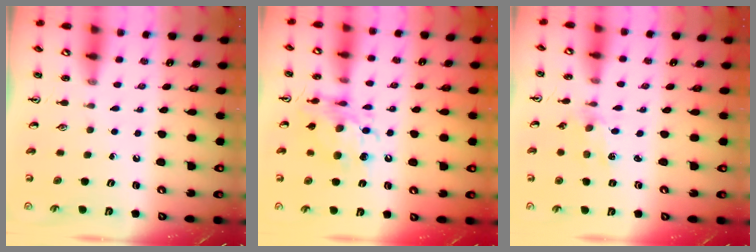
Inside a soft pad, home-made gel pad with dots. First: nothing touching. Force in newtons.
{"total": 10.9, "press": 10.9, "slide": 1.1}
{"total": 1.7, "press": 1.7, "slide": 0.3}